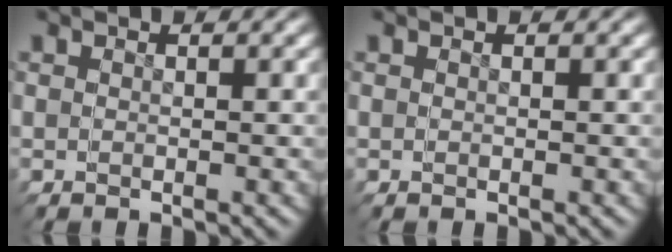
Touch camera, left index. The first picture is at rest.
{"total": 0.0}